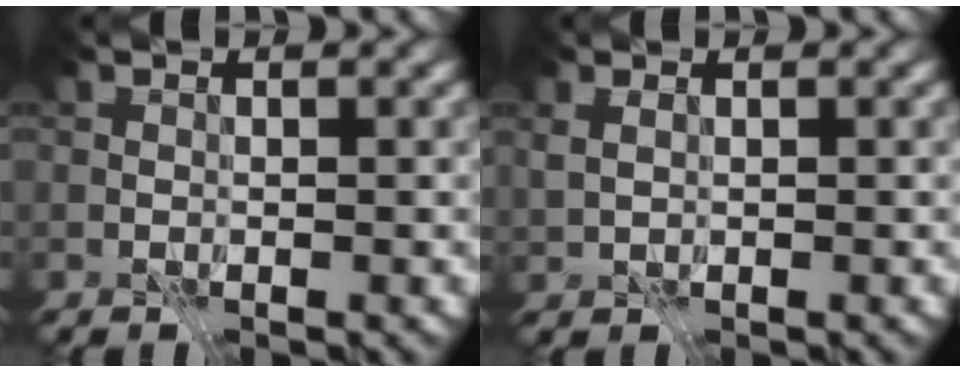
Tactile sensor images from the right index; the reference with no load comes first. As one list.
[{"total": 1.0, "force": [0.5, 0.5, 0.7], "torque": [-0.018, 0.002, 0.013]}]